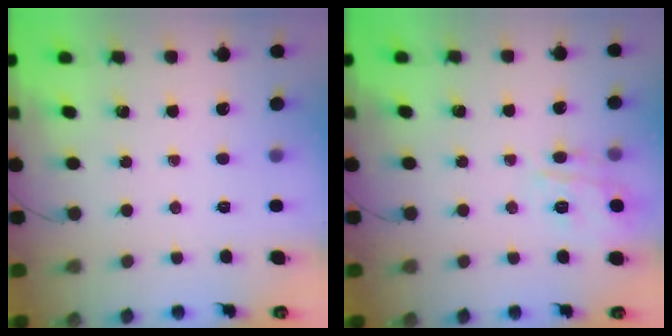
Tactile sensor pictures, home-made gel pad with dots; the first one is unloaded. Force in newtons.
{"total": 10.0, "press": 10.0, "slide": 0.6}